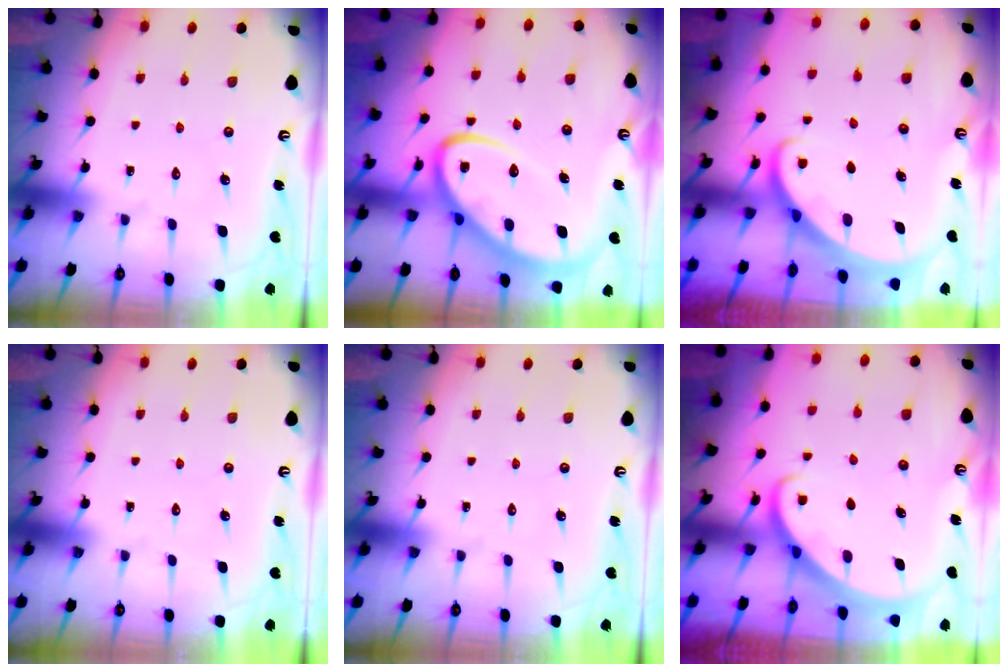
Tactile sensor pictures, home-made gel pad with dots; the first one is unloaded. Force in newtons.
{"total": 11.5, "press": 11.4, "slide": 1.1}
{"total": 2.4, "press": 2.4, "slide": 0.2}
{"total": 0.0}
{"total": 0.0}
{"total": 2.8, "press": 2.8, "slide": 0.2}